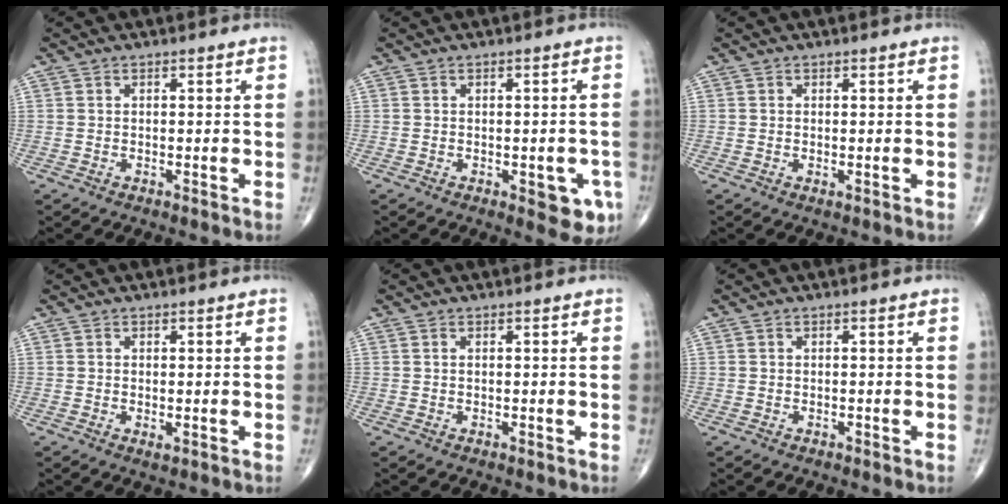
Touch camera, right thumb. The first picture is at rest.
{"total": 5.9, "force": [-2.1, 2.7, 4.7], "torque": [-0.029, -0.002, -0.022]}
{"total": 0.5, "force": [-0.1, 0.3, 0.4], "torque": [-0.010, -0.003, -0.001]}
{"total": 0.9, "force": [-0.1, 0.4, 0.8], "torque": [-0.016, -0.004, -0.002]}
{"total": 0.0}
{"total": 0.0}